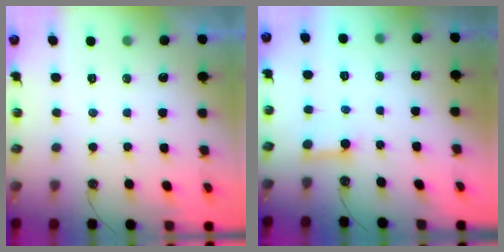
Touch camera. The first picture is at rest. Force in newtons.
{"total": 3.0, "press": 3.0, "slide": 0.4}